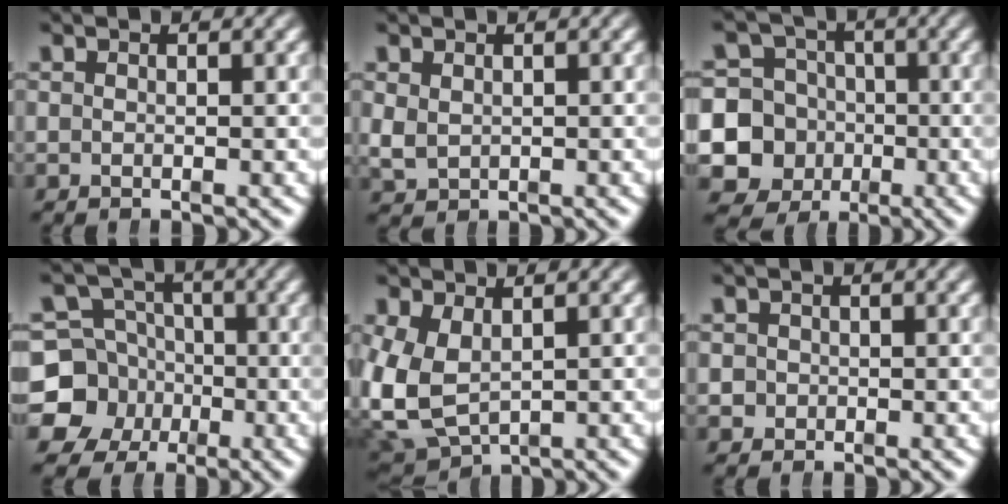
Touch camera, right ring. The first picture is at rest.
{"total": 1.6, "force": [0.3, 1.4, 0.7], "torque": [-0.025, -0.012, 0.018]}
{"total": 17.1, "force": [-4.5, 15.9, 4.5], "torque": [-0.123, -0.082, -0.075]}
{"total": 13.7, "force": [-3.1, 12.6, 4.3], "torque": [-0.087, -0.056, -0.052]}
{"total": 7.9, "force": [-0.6, 6.8, 4.0], "torque": [-0.123, -0.036, 0.008]}
{"total": 1.8, "force": [-0.5, 1.8, 0.1], "torque": [-0.011, -0.007, -0.009]}